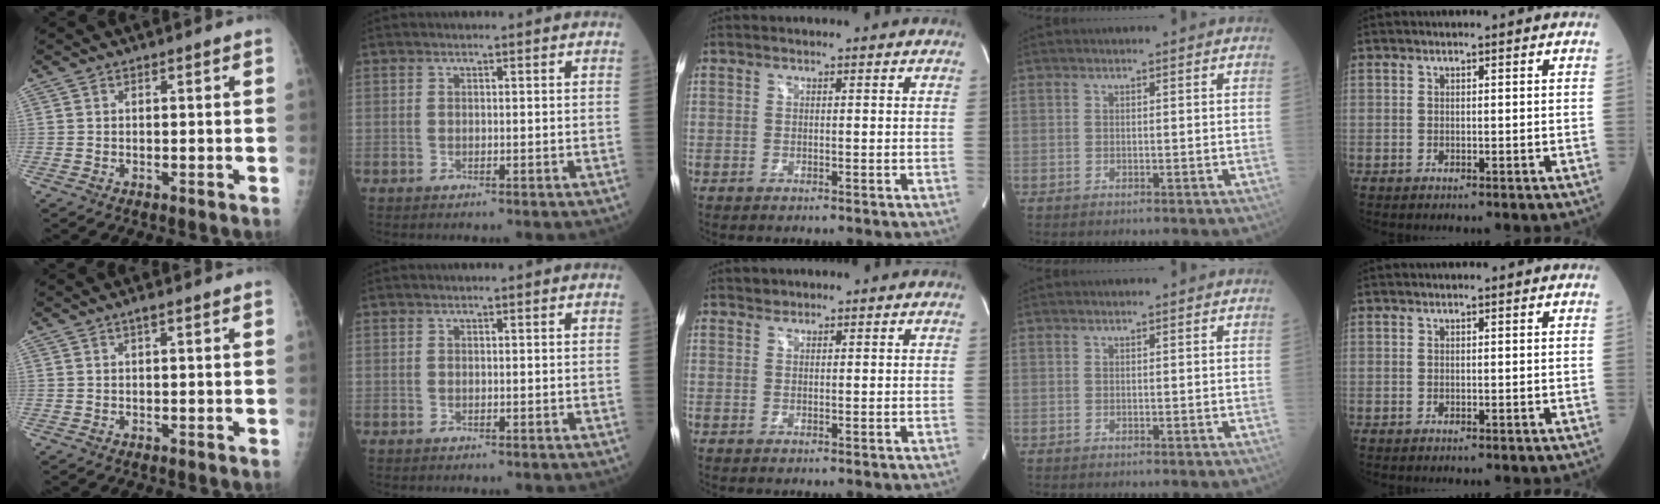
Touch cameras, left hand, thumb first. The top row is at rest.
{"thumb": {"total": 0.9, "force": [0.4, 0.1, 0.8], "torque": [-0.016, 0.005, 0.005]}, "middle": {"total": 0.8, "force": [0.7, 0.4, -0.2], "torque": [0.003, 0.003, 0.010]}}